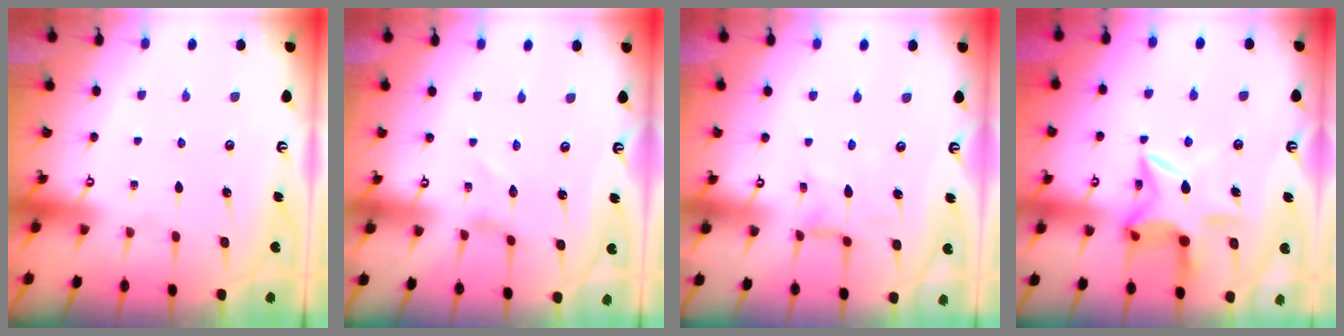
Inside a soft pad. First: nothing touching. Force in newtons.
{"total": 0.0}
{"total": 1.6, "press": 1.6, "slide": 0.3}
{"total": 11.5, "press": 11.4, "slide": 1.0}